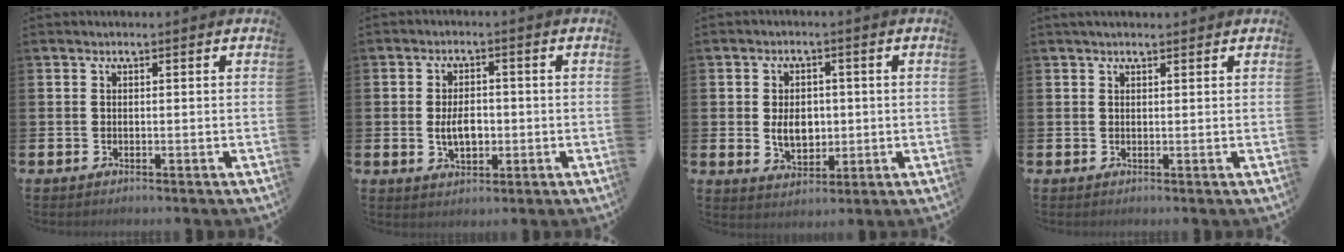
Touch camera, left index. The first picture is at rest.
{"total": 4.1, "force": [-0.4, 2.5, 3.2], "torque": [-0.046, 0.000, -0.012]}
{"total": 4.6, "force": [0.1, 3.4, 3.1], "torque": [-0.052, 0.007, -0.007]}
{"total": 1.2, "force": [1.1, 0.3, 0.5], "torque": [0.001, -0.001, 0.017]}